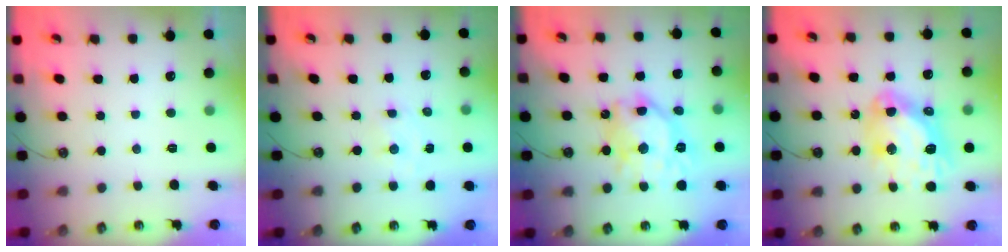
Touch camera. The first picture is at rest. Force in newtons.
{"total": 1.8, "press": 1.8, "slide": 0.3}
{"total": 15.7, "press": 15.6, "slide": 1.6}
{"total": 15.5, "press": 15.4, "slide": 1.7}